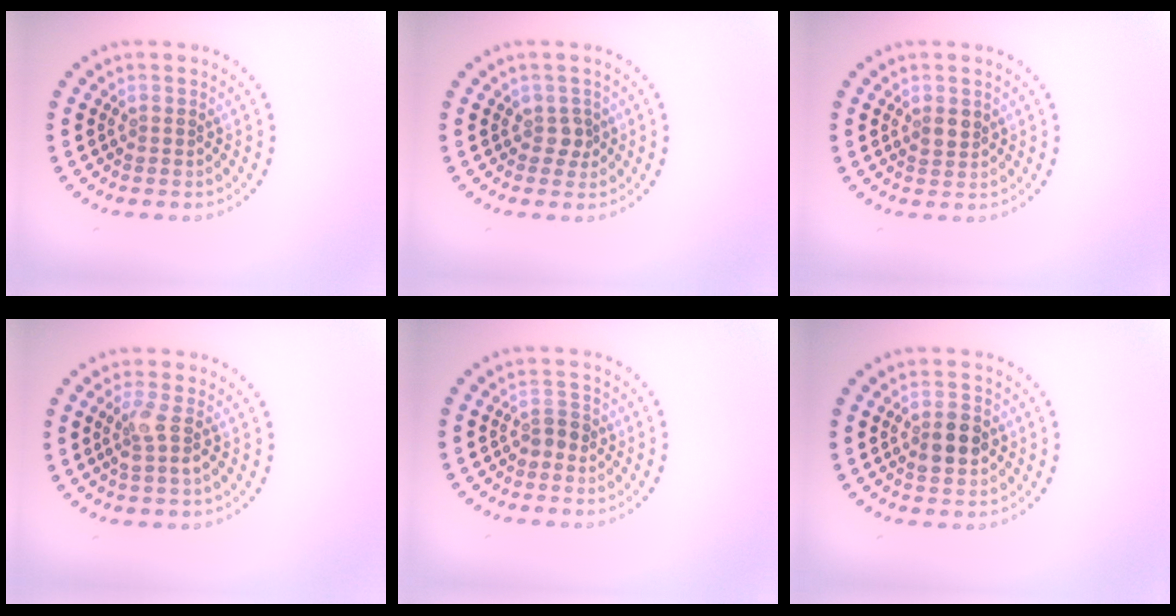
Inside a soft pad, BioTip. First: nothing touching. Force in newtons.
{"total": 1.3, "press": 1.0, "slide": 0.8}
{"total": 1.4, "press": 1.3, "slide": 0.4}
{"total": 1.9, "press": 1.5, "slide": 1.2}
{"total": 1.1, "press": 1.0, "slide": 0.5}
{"total": 2.9, "press": 2.9, "slide": 0.1}